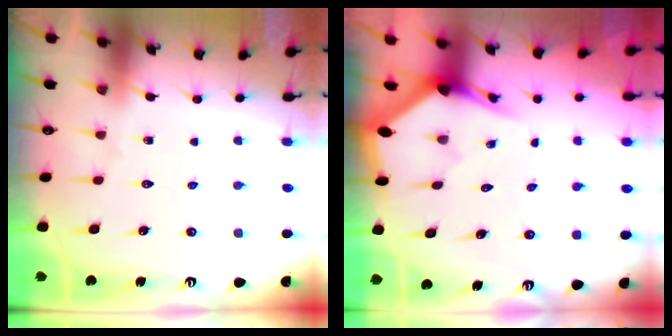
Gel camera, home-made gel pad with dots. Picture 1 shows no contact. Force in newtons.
{"total": 2.9, "press": 2.9, "slide": 0.1}